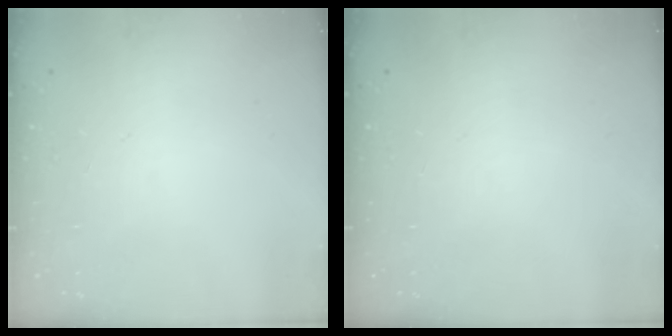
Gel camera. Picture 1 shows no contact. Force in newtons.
{"total": 0.0}